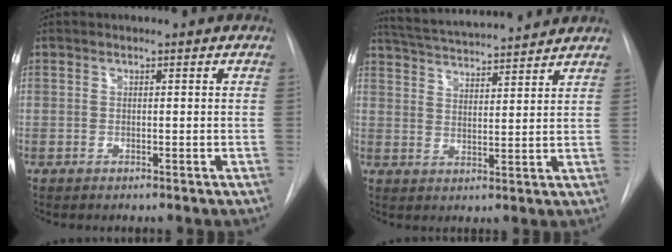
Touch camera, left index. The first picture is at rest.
{"total": 14.8, "force": [13.8, 1.2, 5.4], "torque": [-0.102, 0.025, 0.213]}